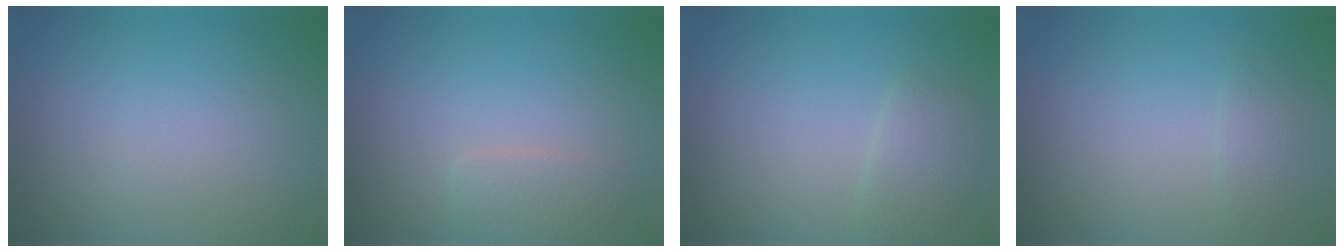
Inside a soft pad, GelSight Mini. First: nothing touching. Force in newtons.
{"total": 1.5, "press": 1.5, "slide": 0.1}
{"total": 1.8, "press": 1.8, "slide": 0.2}
{"total": 1.1, "press": 1.1, "slide": 0.0}